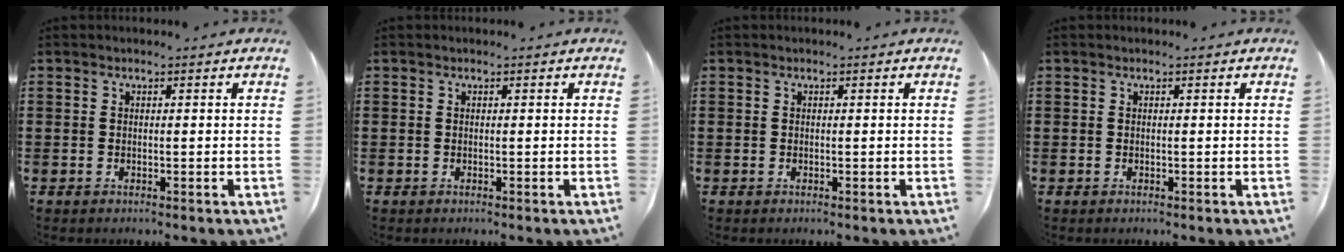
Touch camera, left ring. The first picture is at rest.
{"total": 0.0}
{"total": 0.0}
{"total": 0.0}